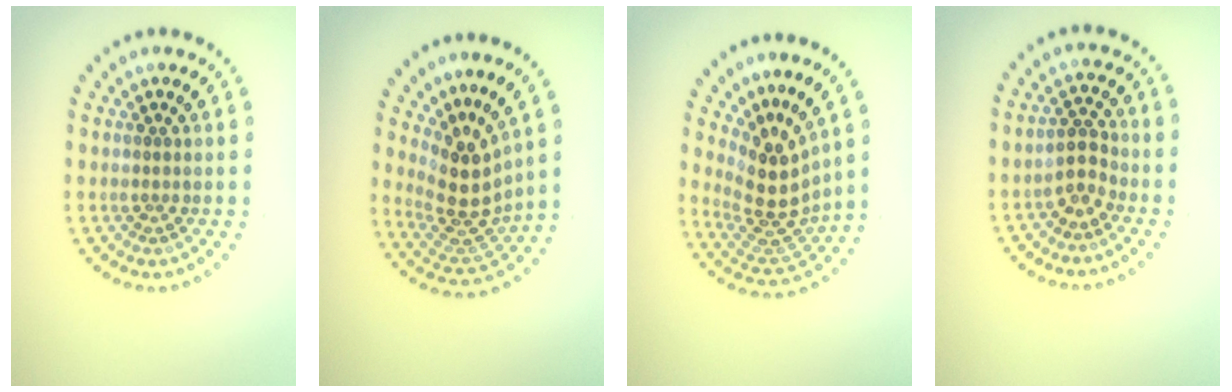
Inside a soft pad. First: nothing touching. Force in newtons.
{"total": 4.0, "press": 3.0, "slide": 2.7}
{"total": 4.2, "press": 3.0, "slide": 2.9}
{"total": 2.1, "press": 1.8, "slide": 1.2}